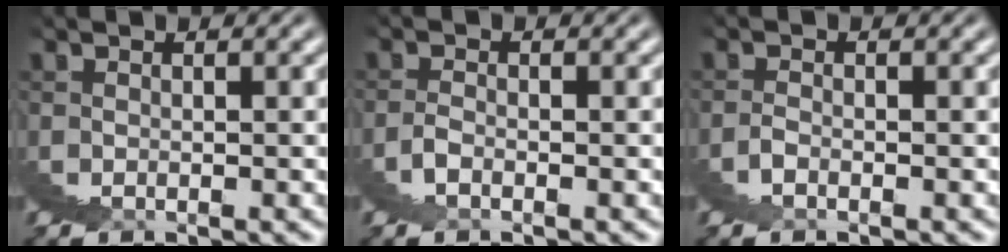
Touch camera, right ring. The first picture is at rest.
{"total": 2.1, "force": [-1.6, 0.2, -1.3], "torque": [0.020, 0.015, -0.038]}
{"total": 2.1, "force": [-1.5, -0.2, -1.4], "torque": [0.023, 0.013, -0.036]}